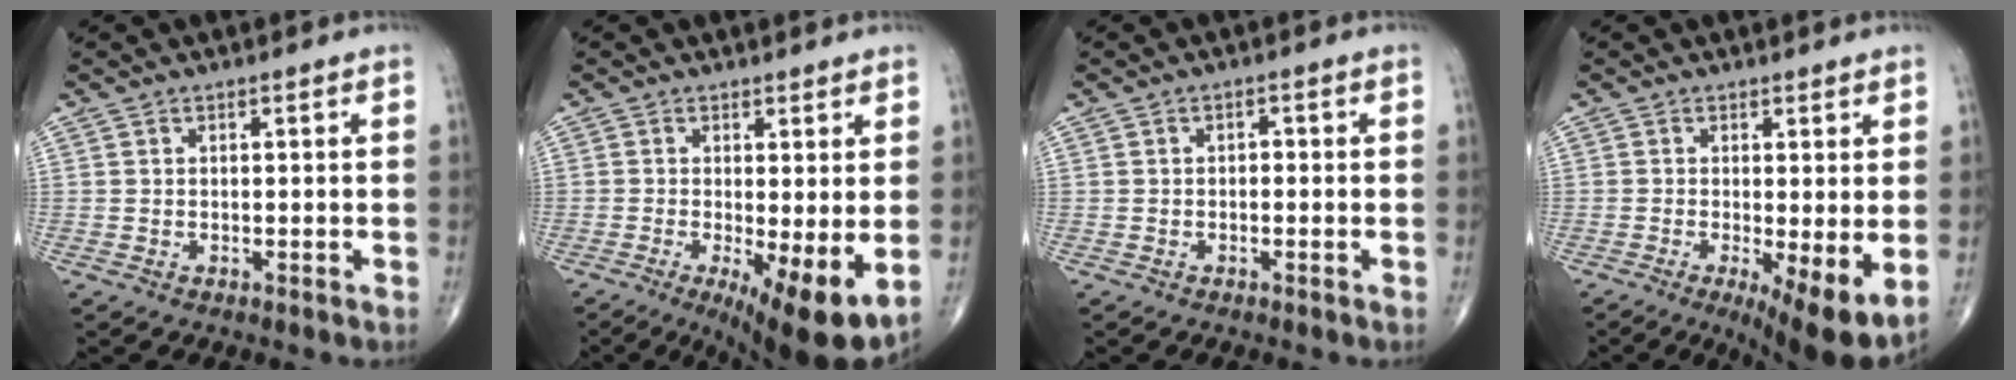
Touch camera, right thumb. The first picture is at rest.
{"total": 11.0, "force": [-2.3, 3.1, 10.3], "torque": [-0.156, -0.024, -0.028]}
{"total": 1.2, "force": [-0.2, 0.8, 0.9], "torque": [-0.006, 0.005, -0.007]}
{"total": 9.9, "force": [-2.0, 2.7, 9.3], "torque": [-0.142, -0.025, -0.026]}